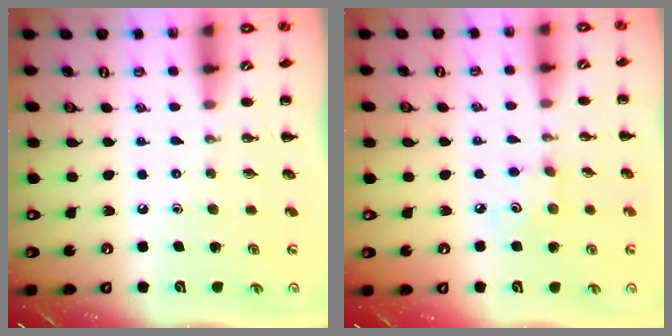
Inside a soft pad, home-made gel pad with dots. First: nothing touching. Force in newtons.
{"total": 4.3, "press": 4.2, "slide": 1.0}